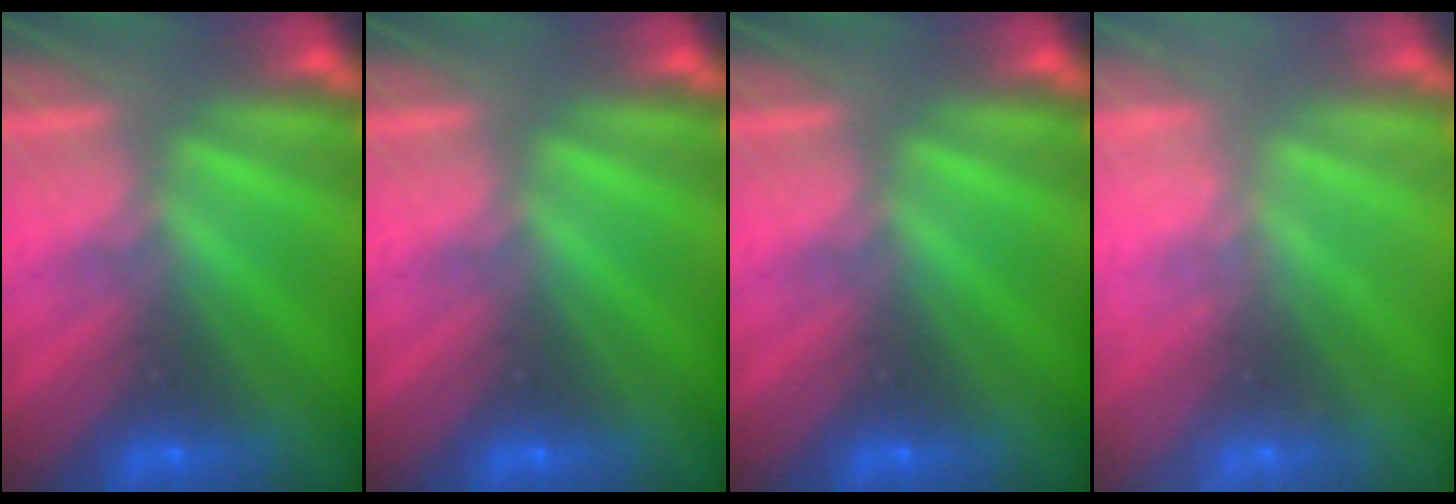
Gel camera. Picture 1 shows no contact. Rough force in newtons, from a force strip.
{"total": 0.0}
{"total": 0.0}
{"total": 2.3}